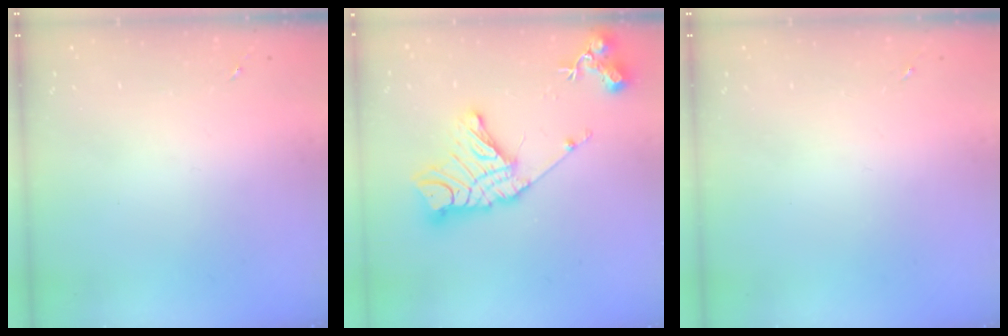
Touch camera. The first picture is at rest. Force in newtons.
{"total": 19.1, "press": 19.0, "slide": 1.8}
{"total": 0.0}